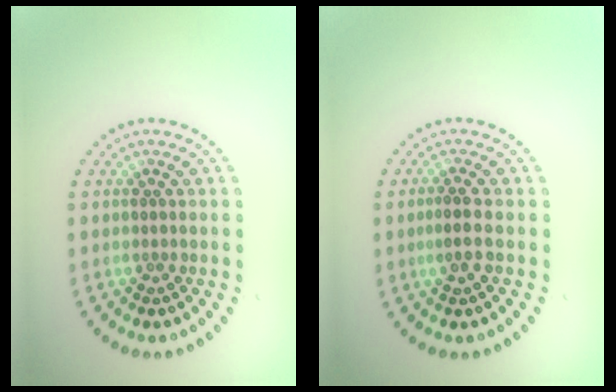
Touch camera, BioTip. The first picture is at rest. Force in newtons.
{"total": 1.8, "press": 1.7, "slide": 0.6}